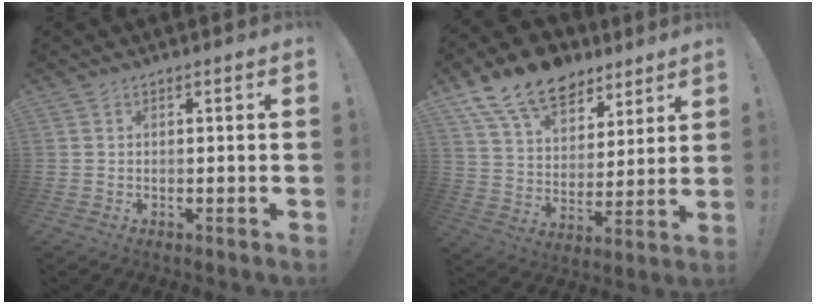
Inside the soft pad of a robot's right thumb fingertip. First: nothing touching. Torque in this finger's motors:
{"motor_torque": [0.29, 1.37, 0.32, 0.11, 0.45]}